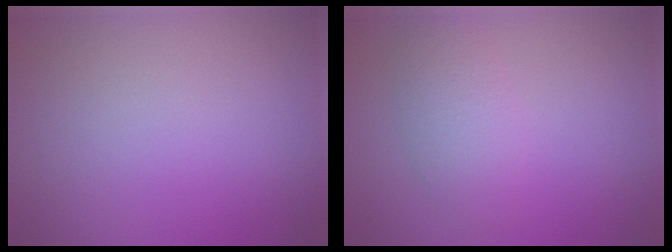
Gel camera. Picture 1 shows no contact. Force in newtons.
{"total": 3.0, "press": 3.0, "slide": 0.1}